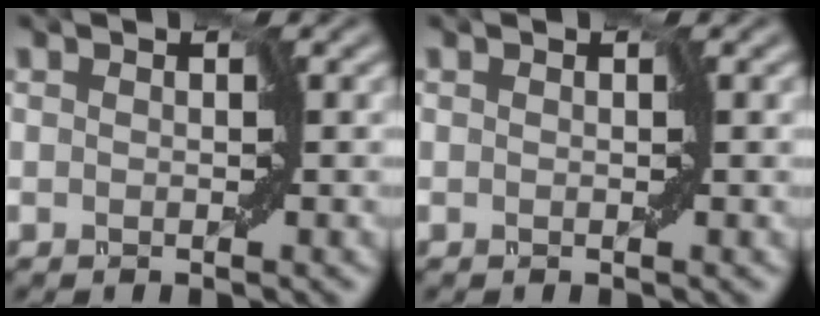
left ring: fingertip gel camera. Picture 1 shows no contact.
{"total": 0.0}